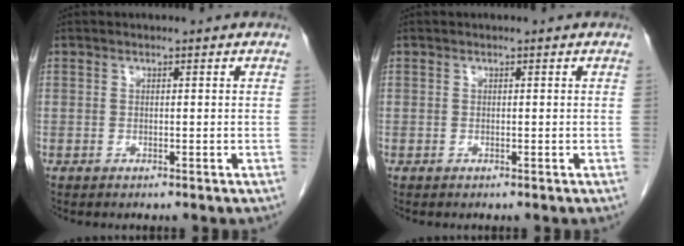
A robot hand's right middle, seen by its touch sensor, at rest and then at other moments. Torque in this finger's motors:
{"motor_torque": [0.48, -0.32, -0.03, 0.00]}